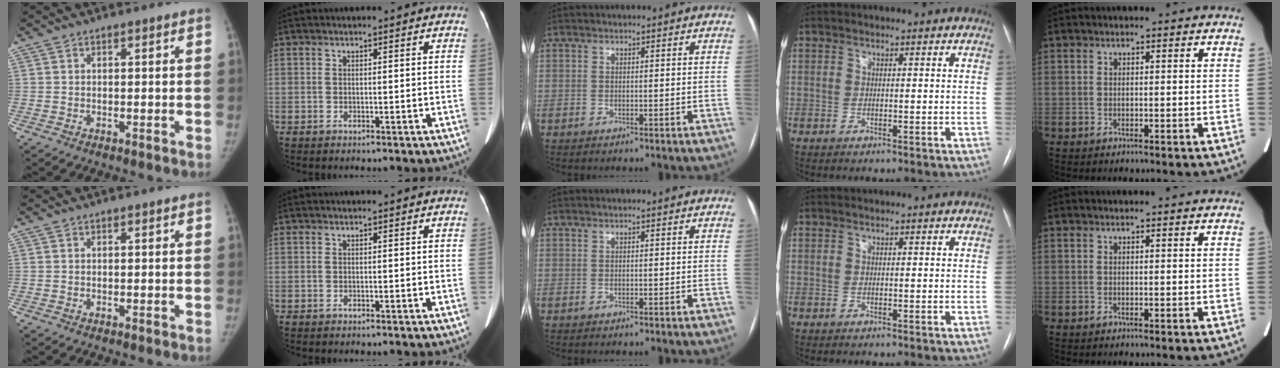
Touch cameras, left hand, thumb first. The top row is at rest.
{}